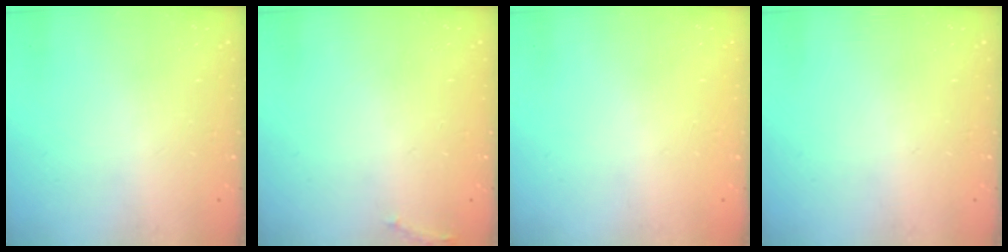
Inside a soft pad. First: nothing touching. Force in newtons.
{"total": 5.6, "press": 5.3, "slide": 1.7}
{"total": 0.0}
{"total": 0.0}